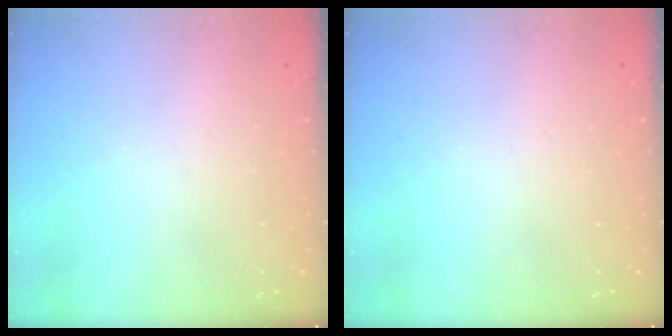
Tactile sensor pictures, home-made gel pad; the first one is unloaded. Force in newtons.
{"total": 0.0}